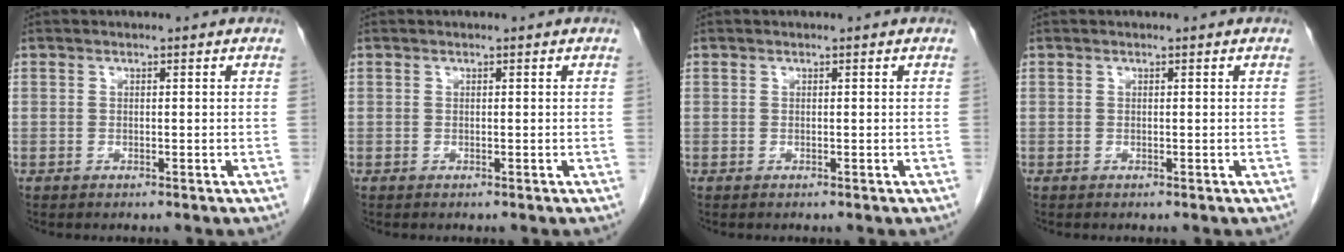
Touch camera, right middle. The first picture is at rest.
{"total": 0.0}
{"total": 0.0}
{"total": 0.0}